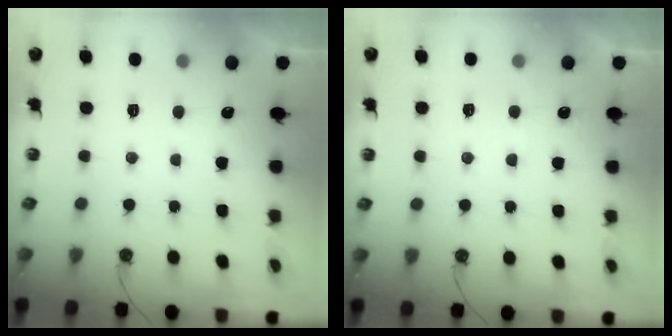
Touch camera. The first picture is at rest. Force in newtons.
{"total": 5.2, "press": 5.1, "slide": 0.7}